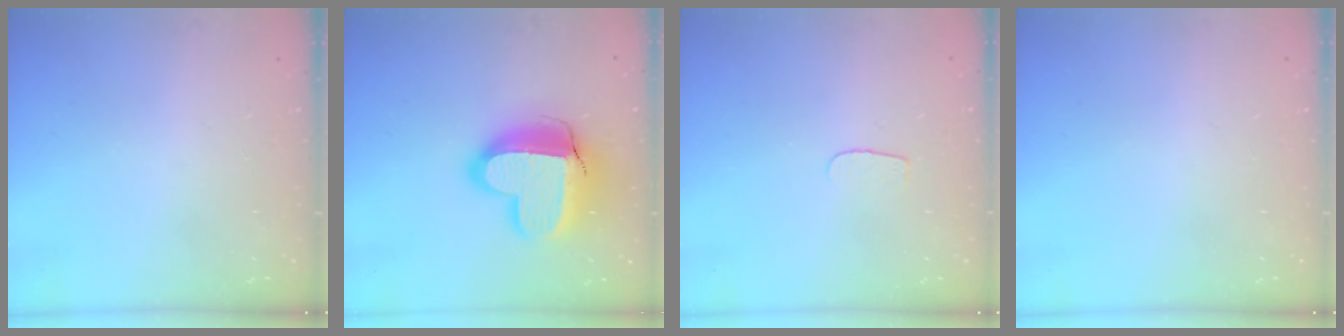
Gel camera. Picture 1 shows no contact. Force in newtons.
{"total": 18.3, "press": 18.3, "slide": 1.4}
{"total": 3.5, "press": 3.5, "slide": 0.3}
{"total": 0.0}